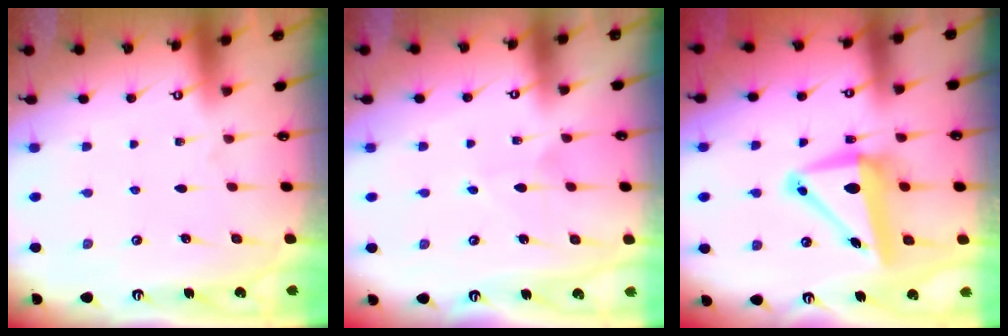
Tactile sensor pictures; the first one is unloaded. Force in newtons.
{"total": 4.5, "press": 4.4, "slide": 0.3}
{"total": 10.9, "press": 10.9, "slide": 1.2}